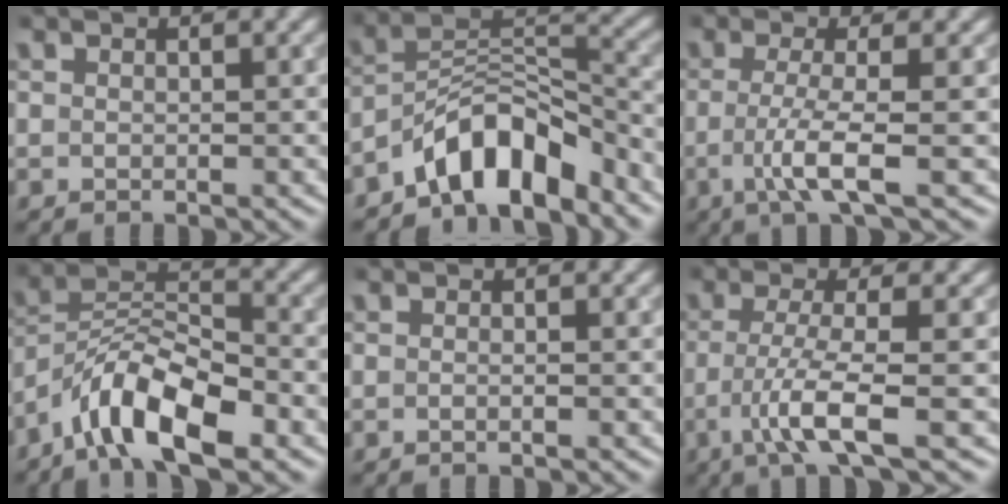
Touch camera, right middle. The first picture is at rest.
{"total": 7.2, "force": [-5.4, 2.6, 3.8], "torque": [-0.052, 0.011, -0.105]}
{"total": 4.3, "force": [-1.1, 0.8, 4.1], "torque": [-0.076, -0.008, -0.026]}
{"total": 8.0, "force": [-5.2, 2.7, 5.4], "torque": [-0.086, 0.010, -0.104]}
{"total": 0.8, "force": [-0.2, 0.3, 0.7], "torque": [-0.008, -0.009, -0.008]}
{"total": 4.9, "force": [-1.7, 0.7, 4.5], "torque": [-0.082, -0.008, -0.039]}